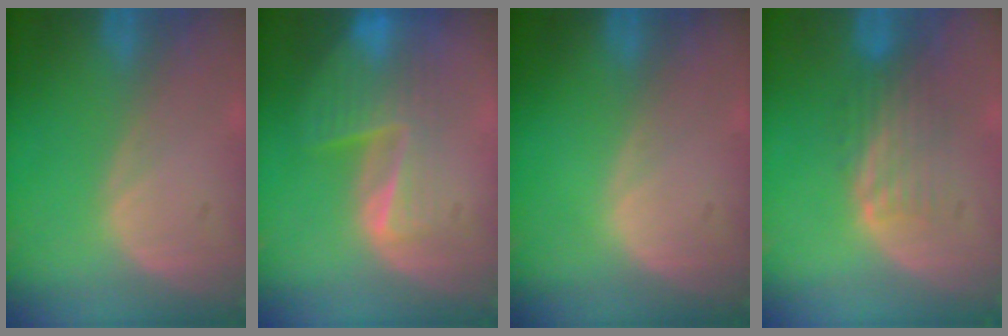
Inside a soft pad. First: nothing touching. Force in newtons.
{"total": 7.7, "press": 6.8, "slide": 3.6}
{"total": 0.0}
{"total": 4.6, "press": 4.0, "slide": 2.3}